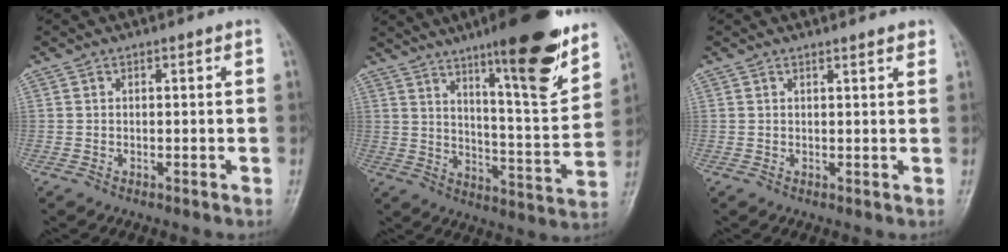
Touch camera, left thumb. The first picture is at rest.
{"total": 18.6, "force": [12.2, 3.1, 13.6], "torque": [-0.173, -0.074, 0.189]}
{"total": 1.9, "force": [1.6, 0.3, 1.0], "torque": [-0.008, -0.005, 0.020]}